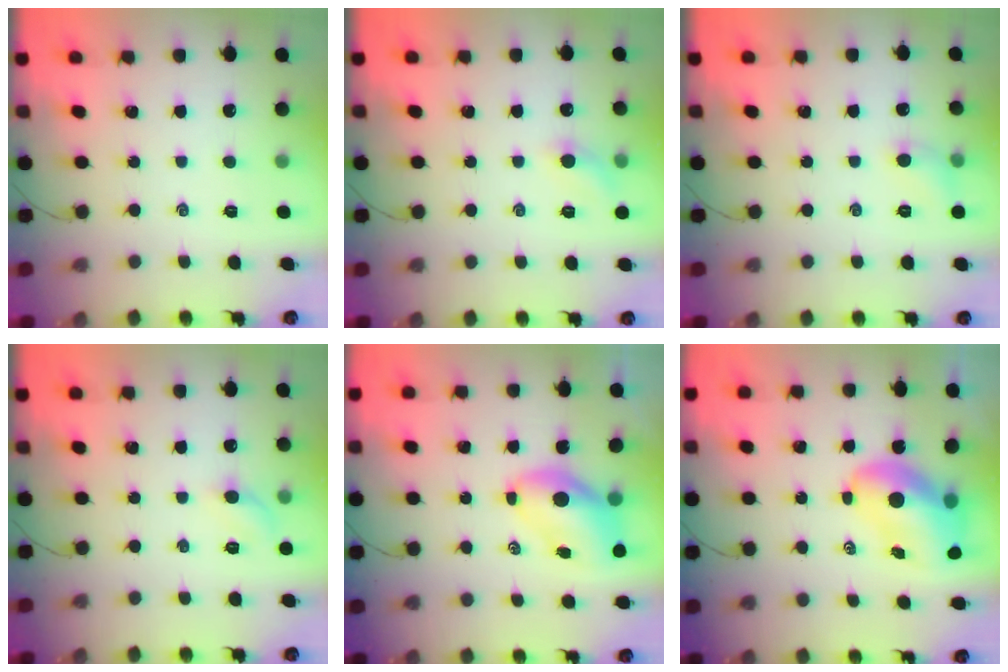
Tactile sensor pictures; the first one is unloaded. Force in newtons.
{"total": 5.6, "press": 5.3, "slide": 2.0}
{"total": 5.5, "press": 5.4, "slide": 1.2}
{"total": 5.2, "press": 5.1, "slide": 0.9}
{"total": 7.5, "press": 7.3, "slide": 1.6}
{"total": 9.4, "press": 9.1, "slide": 2.1}